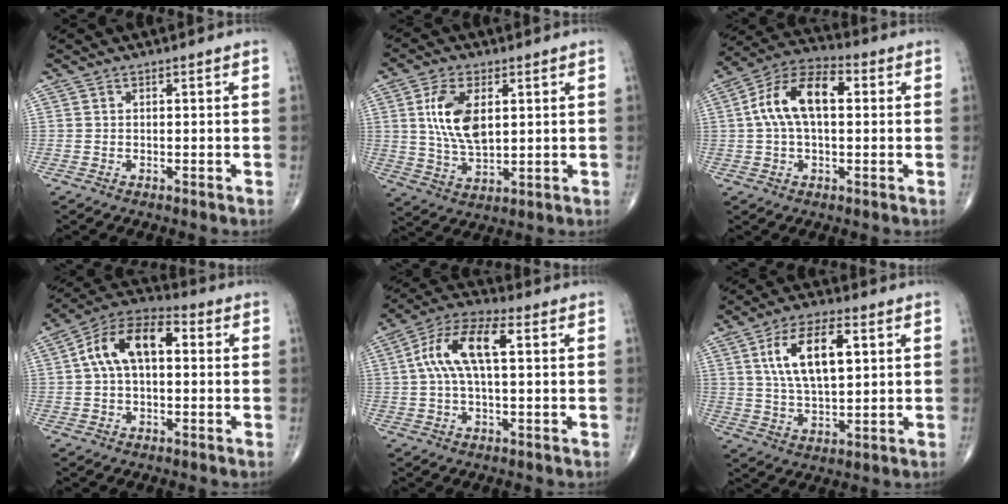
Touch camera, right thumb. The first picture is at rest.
{"total": 11.0, "force": [2.6, 5.8, 9.0], "torque": [-0.168, -0.013, 0.054]}
{"total": 12.9, "force": [1.8, 6.9, 10.7], "torque": [-0.201, 0.035, 0.023]}
{"total": 12.6, "force": [1.8, 7.1, 10.2], "torque": [-0.179, 0.039, 0.018]}
{"total": 11.4, "force": [2.0, 4.6, 10.2], "torque": [-0.214, 0.034, 0.031]}
{"total": 13.0, "force": [3.8, 5.9, 11.0], "torque": [-0.193, -0.004, 0.073]}